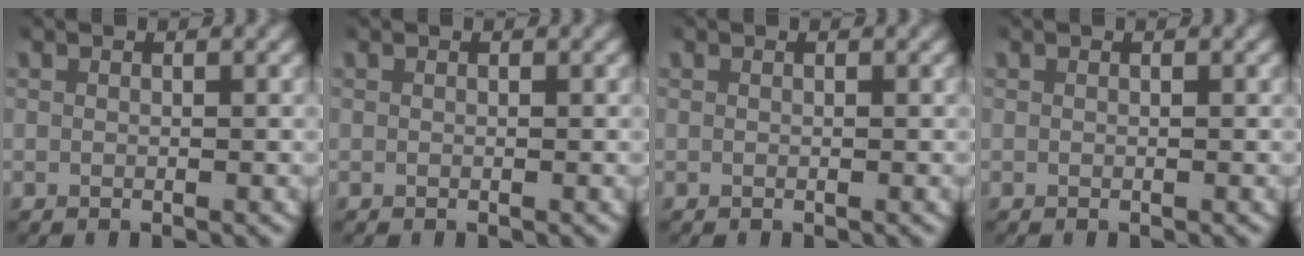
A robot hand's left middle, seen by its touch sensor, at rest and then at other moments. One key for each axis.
{"total": 0.0}
{"total": 0.0}
{"total": 0.0}